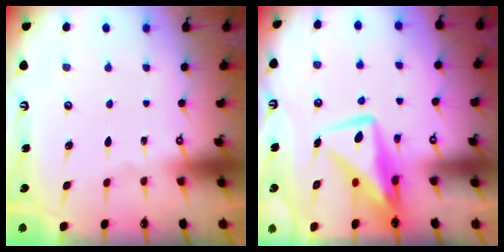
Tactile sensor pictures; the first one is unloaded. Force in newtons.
{"total": 12.8, "press": 12.8, "slide": 1.0}